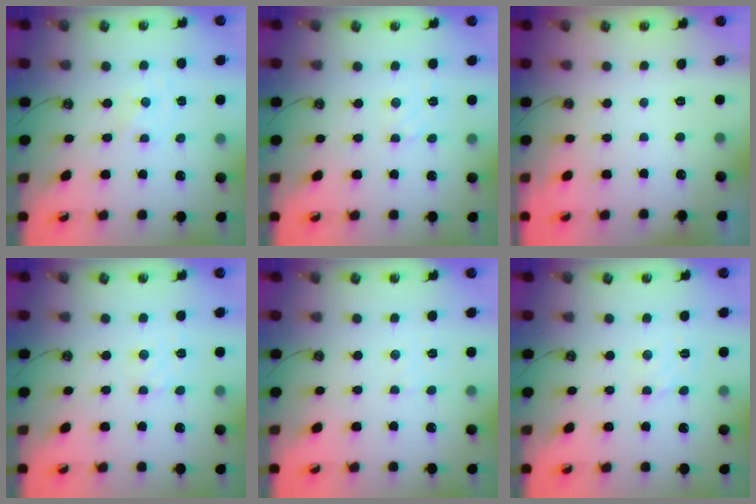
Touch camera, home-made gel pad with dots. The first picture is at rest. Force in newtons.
{"total": 2.6, "press": 2.6, "slide": 0.6}
{"total": 0.0}
{"total": 2.9, "press": 2.9, "slide": 0.7}
{"total": 3.0, "press": 3.0, "slide": 0.5}
{"total": 2.9, "press": 2.9, "slide": 0.2}